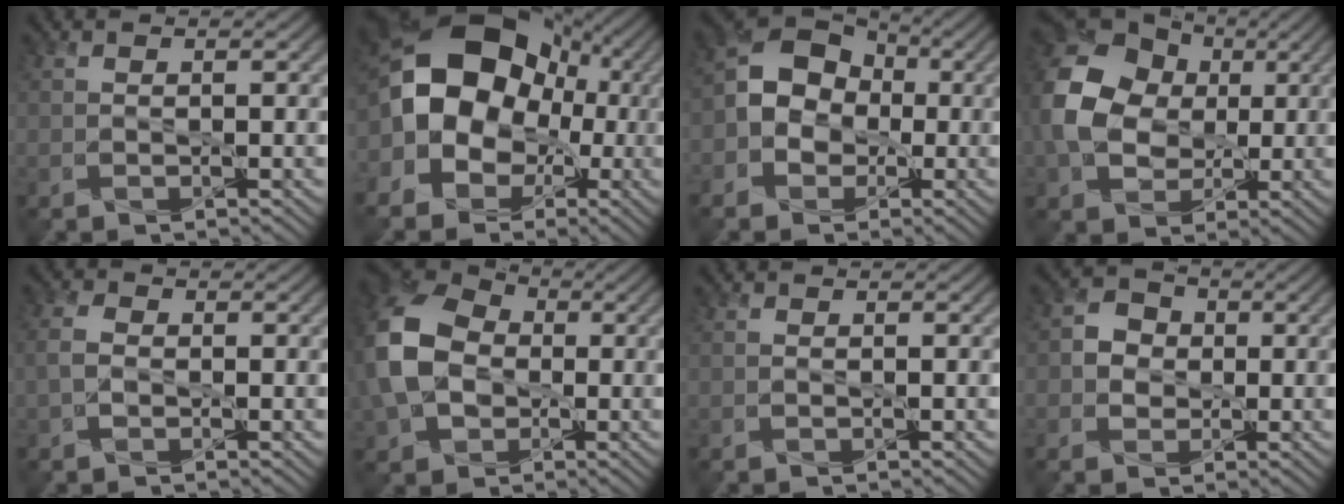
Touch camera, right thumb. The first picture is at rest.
{"total": 17.8, "force": [0.0, 14.3, 10.7], "torque": [-0.212, 0.007, -0.022]}
{"total": 7.3, "force": [-1.3, 6.2, 3.6], "torque": [-0.069, 0.005, -0.040]}
{"total": 13.3, "force": [0.4, 10.8, 7.6], "torque": [-0.190, -0.010, 0.017]}
{"total": 2.4, "force": [-0.7, 1.8, 1.5], "torque": [-0.035, -0.001, -0.012]}
{"total": 13.1, "force": [-0.7, 10.2, 8.1], "torque": [-0.234, -0.015, -0.011]}
{"total": 0.0}
{"total": 3.1, "force": [-0.3, 3.0, 0.7], "torque": [-0.011, 0.002, -0.008]}